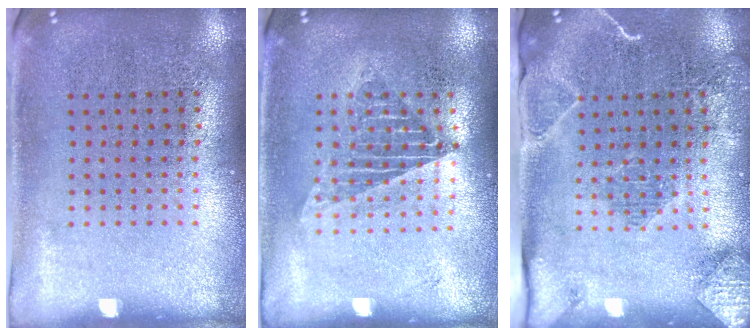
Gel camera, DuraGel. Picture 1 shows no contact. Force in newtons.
{"total": 1.3, "press": 1.2, "slide": 0.6}
{"total": 2.0, "press": 1.9, "slide": 0.3}